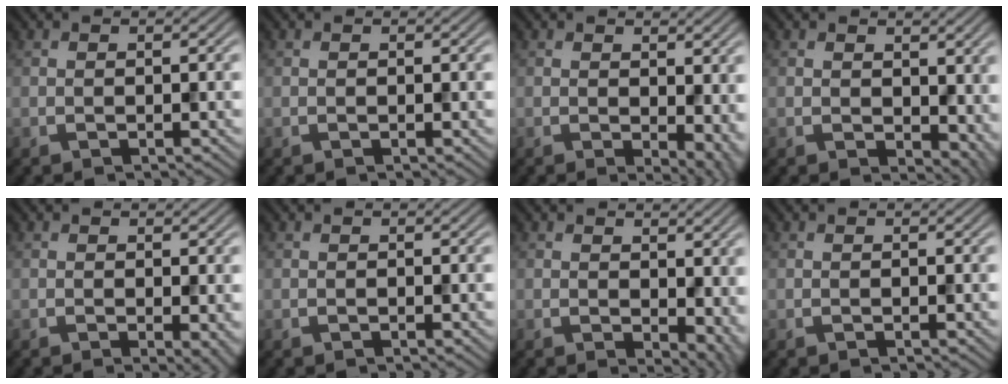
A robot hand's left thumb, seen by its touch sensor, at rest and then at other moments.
{"total": 0.0}
{"total": 5.3, "force": [0.1, 2.9, 4.5], "torque": [-0.053, -0.012, 0.010]}
{"total": 5.7, "force": [1.0, 3.9, 4.0], "torque": [-0.066, -0.024, 0.028]}
{"total": 2.0, "force": [-0.2, 0.5, 2.0], "torque": [-0.025, -0.007, -0.002]}
{"total": 0.0}
{"total": 6.8, "force": [0.3, 4.5, 5.2], "torque": [-0.071, -0.022, 0.023]}
{"total": 0.0}